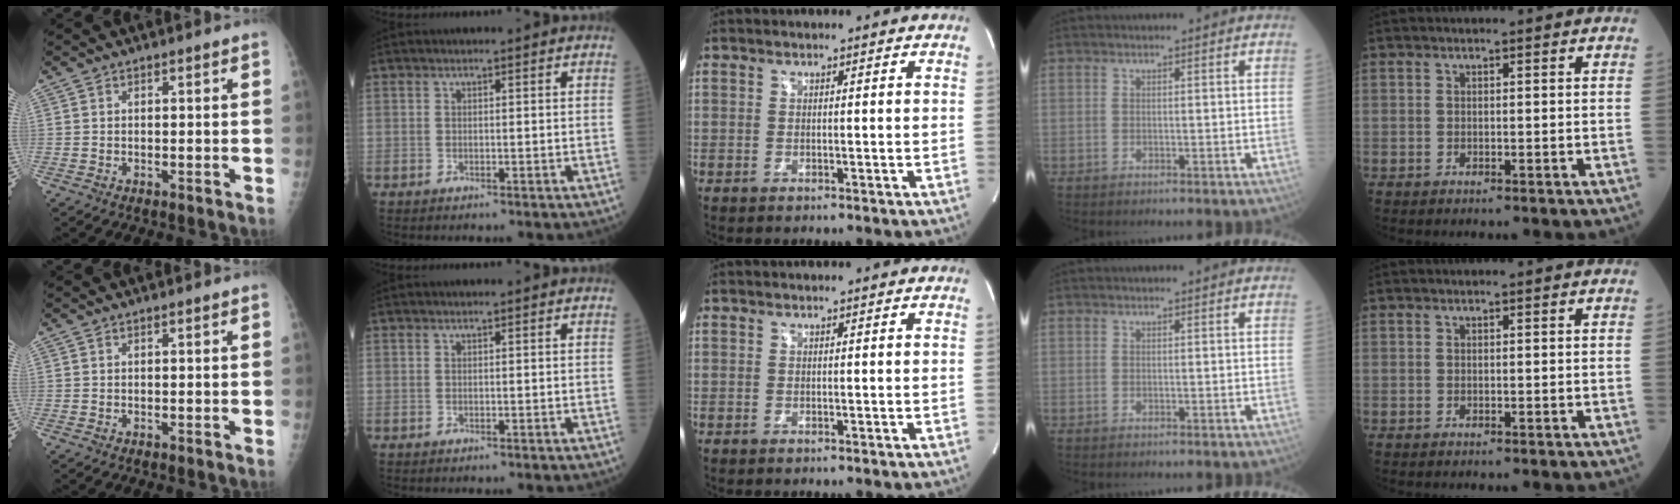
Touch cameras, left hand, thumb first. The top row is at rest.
{}